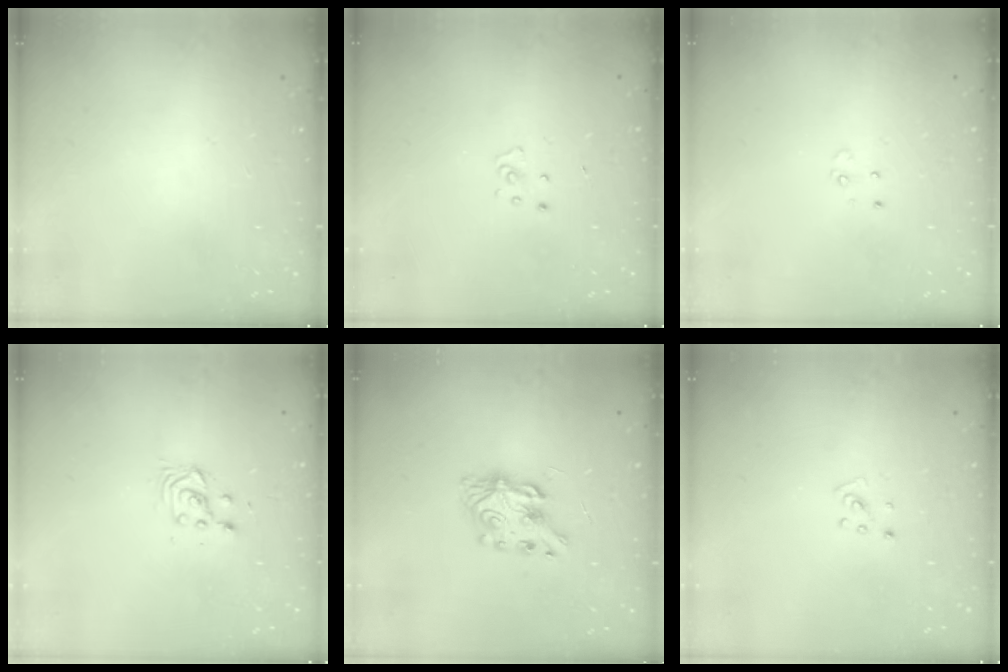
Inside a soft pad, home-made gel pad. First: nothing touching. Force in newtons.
{"total": 2.7, "press": 2.7, "slide": 0.3}
{"total": 3.0, "press": 3.0, "slide": 0.4}
{"total": 3.1, "press": 3.1, "slide": 0.3}
{"total": 7.9, "press": 7.9, "slide": 0.3}
{"total": 3.7, "press": 3.7, "slide": 0.4}